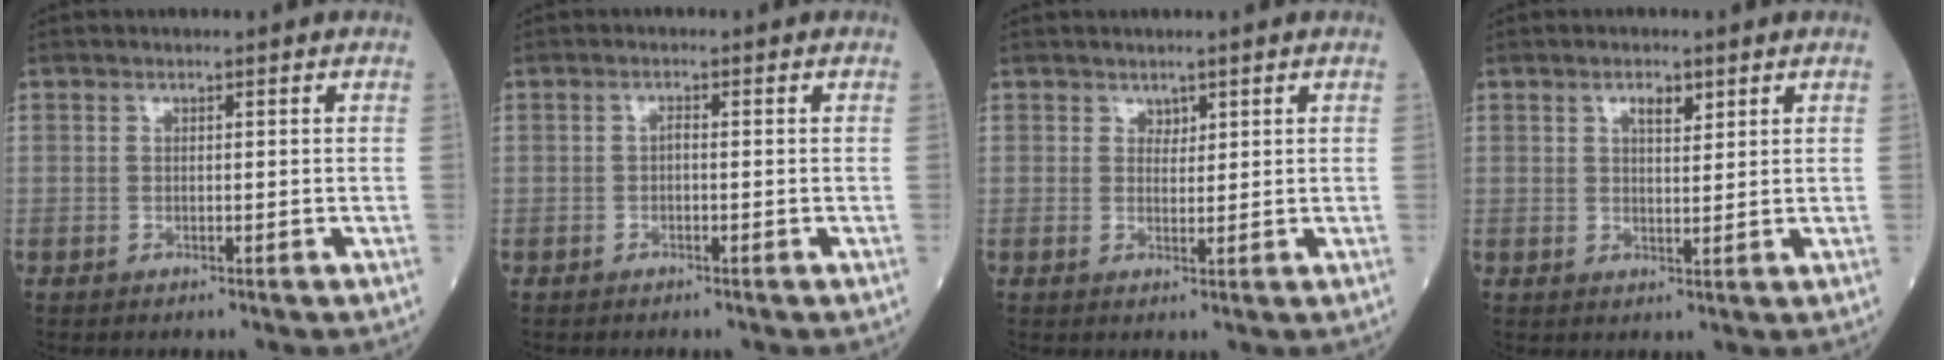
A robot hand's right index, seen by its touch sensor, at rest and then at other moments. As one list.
[{"total": 0.7, "force": [-0.2, 0.2, 0.6], "torque": [-0.012, 0.002, -0.007]}, {"total": 1.2, "force": [0.9, 0.7, 0.4], "torque": [-0.001, -0.001, 0.016]}, {"total": 2.6, "force": [1.6, 1.0, 1.9], "torque": [-0.032, 0.000, 0.027]}]